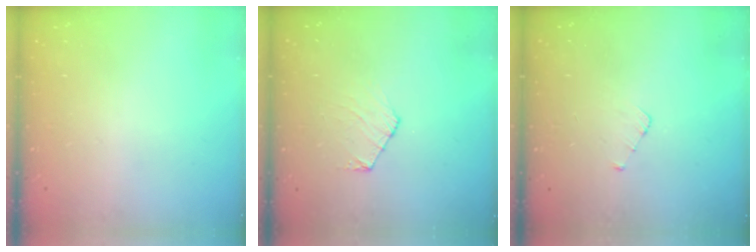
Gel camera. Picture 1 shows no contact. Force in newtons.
{"total": 7.2, "press": 7.2, "slide": 0.7}
{"total": 2.9, "press": 2.9, "slide": 0.2}